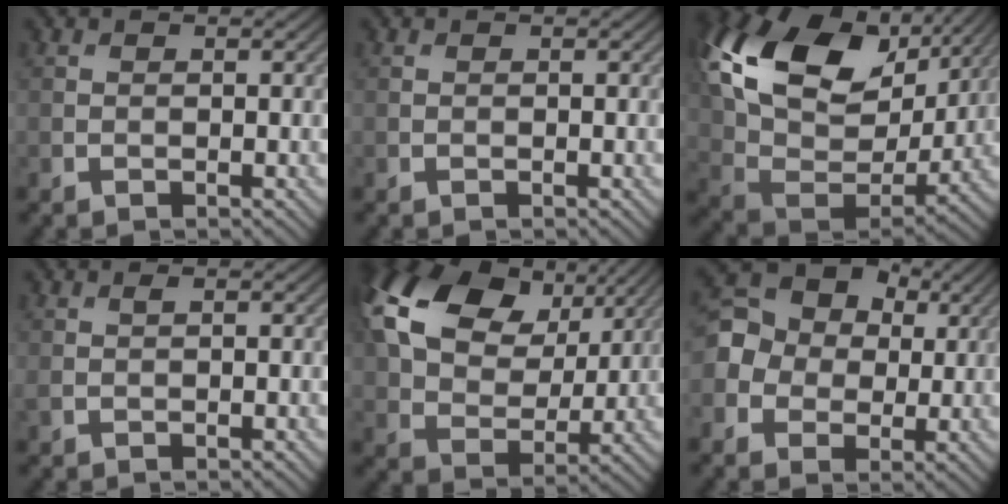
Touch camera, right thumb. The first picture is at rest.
{"total": 0.0}
{"total": 18.7, "force": [8.3, 11.5, 12.3], "torque": [-0.293, 0.019, 0.162]}
{"total": 0.9, "force": [0.3, 0.2, 0.8], "torque": [-0.021, 0.003, 0.007]}
{"total": 16.7, "force": [7.0, 10.9, 10.6], "torque": [-0.229, 0.025, 0.117]}
{"total": 10.4, "force": [1.1, 9.1, 4.9], "torque": [-0.138, 0.025, -0.007]}